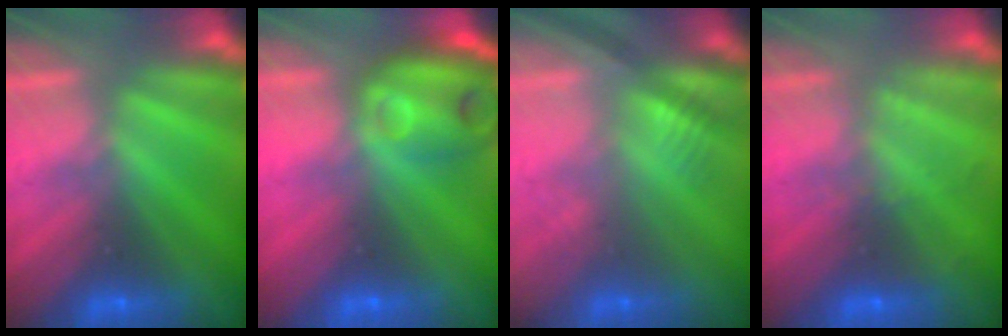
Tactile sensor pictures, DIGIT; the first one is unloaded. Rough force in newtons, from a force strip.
{"total": 9.4}
{"total": 2.7}
{"total": 1.8}